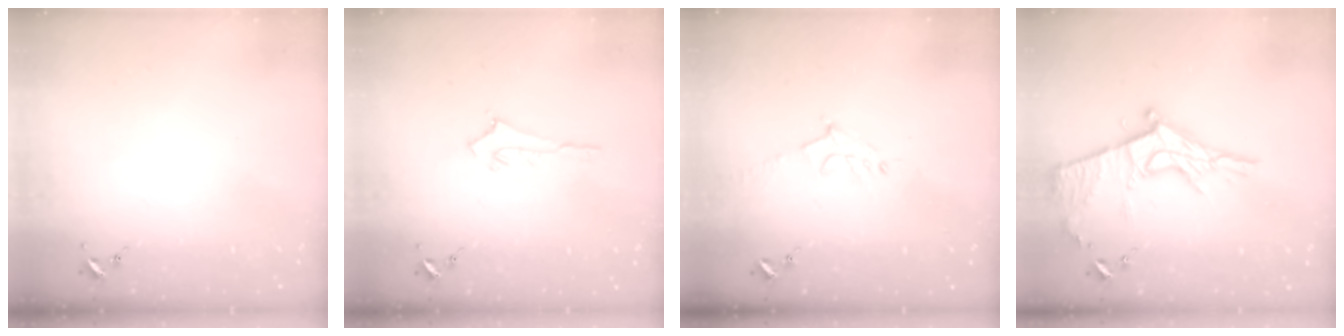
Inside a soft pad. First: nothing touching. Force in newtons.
{"total": 2.9, "press": 2.9, "slide": 0.2}
{"total": 7.9, "press": 7.9, "slide": 1.0}
{"total": 16.9, "press": 16.8, "slide": 1.4}